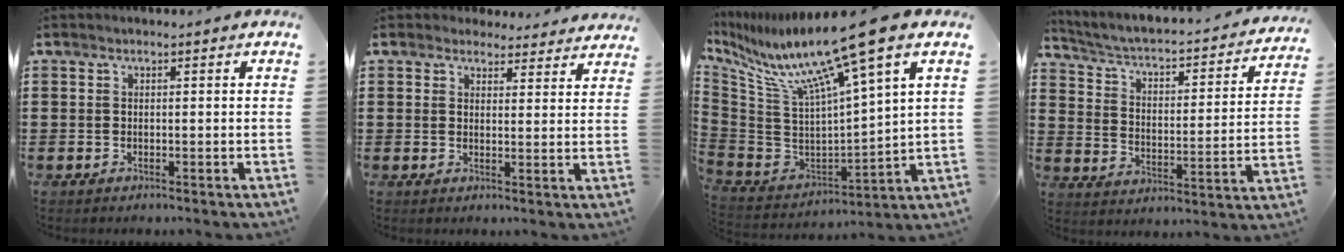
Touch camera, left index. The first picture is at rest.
{"total": 3.7, "force": [3.5, 1.1, 0.5], "torque": [-0.014, -0.013, 0.065]}
{"total": 13.1, "force": [8.5, -0.1, 9.9], "torque": [-0.223, -0.063, 0.128]}
{"total": 2.6, "force": [1.9, 0.6, 1.7], "torque": [-0.048, -0.029, 0.020]}